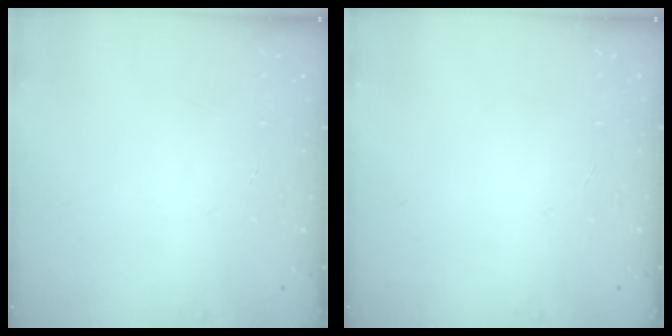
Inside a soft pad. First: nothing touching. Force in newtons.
{"total": 0.0}